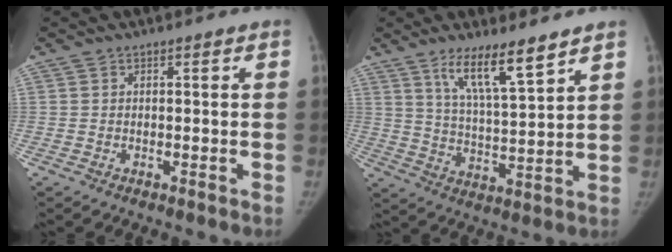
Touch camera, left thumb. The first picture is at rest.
{"total": 10.5, "force": [7.2, 1.6, 7.4], "torque": [-0.121, -0.048, 0.135]}